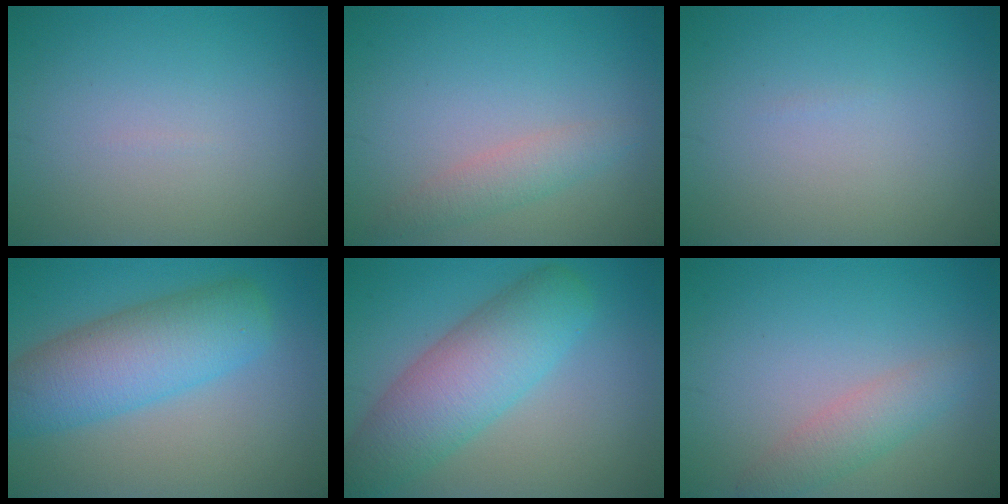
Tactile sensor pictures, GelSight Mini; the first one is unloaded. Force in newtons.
{"total": 2.0, "press": 2.0, "slide": 0.1}
{"total": 0.0}
{"total": 7.5, "press": 7.5, "slide": 0.2}
{"total": 7.4, "press": 7.4, "slide": 0.1}
{"total": 2.6, "press": 2.6, "slide": 0.1}